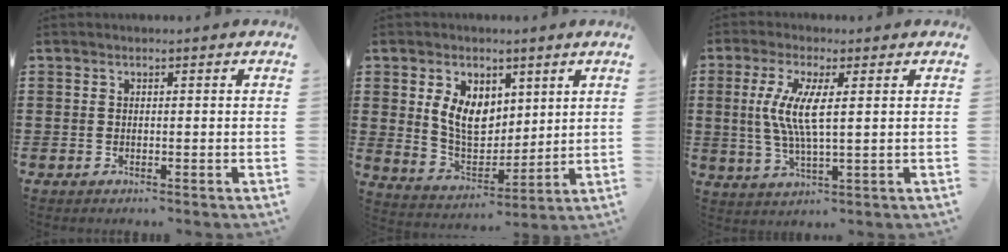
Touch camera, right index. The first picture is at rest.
{"total": 7.7, "force": [3.0, 5.5, 4.6], "torque": [-0.107, 0.003, 0.055]}
{"total": 7.2, "force": [1.1, 1.4, 7.0], "torque": [-0.149, -0.006, 0.013]}